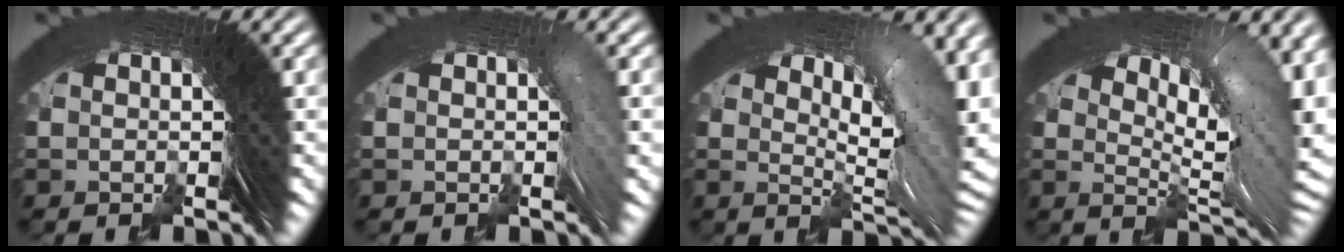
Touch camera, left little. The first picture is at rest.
{"total": 0.8, "force": [-0.2, -0.2, 0.8], "torque": [-0.012, 0.010, -0.005]}
{"total": 7.2, "force": [1.6, 1.9, 6.8], "torque": [-0.065, 0.000, 0.030]}
{"total": 8.0, "force": [2.2, 2.0, 7.4], "torque": [-0.082, -0.001, 0.041]}